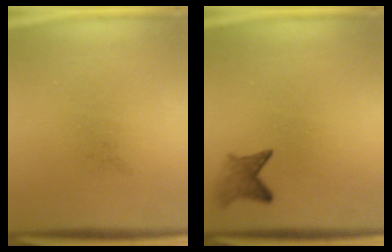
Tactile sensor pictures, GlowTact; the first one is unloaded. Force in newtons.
{"total": 2.4}